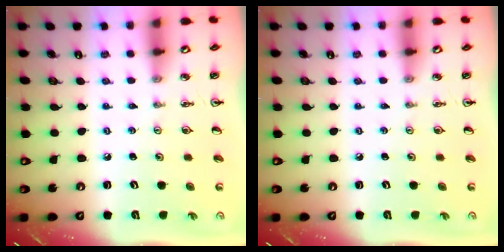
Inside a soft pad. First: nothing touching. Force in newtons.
{"total": 0.0}